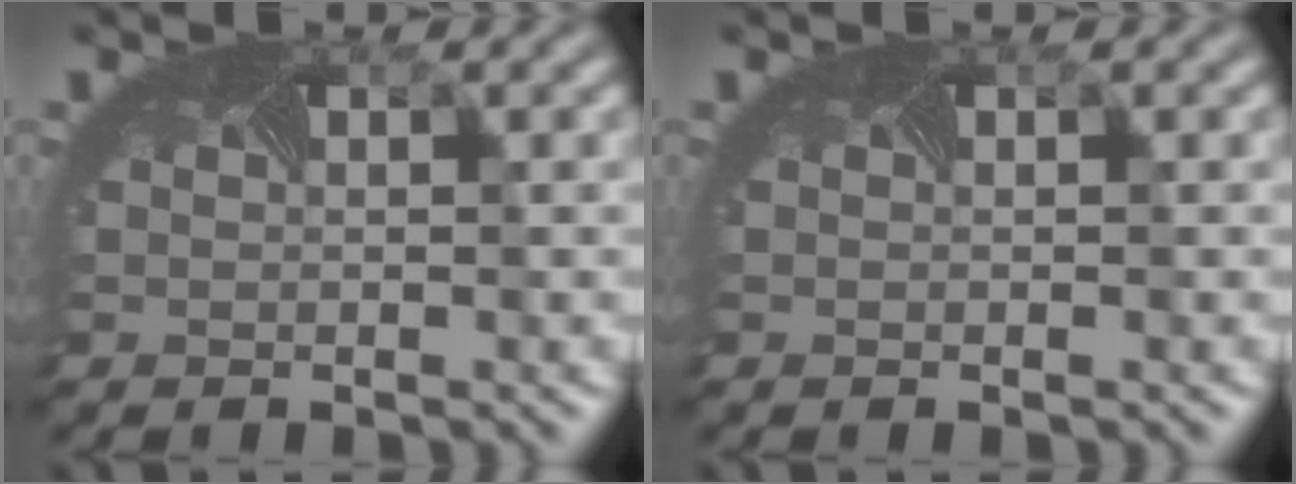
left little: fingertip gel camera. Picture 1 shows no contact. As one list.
[{"total": 0.0}]